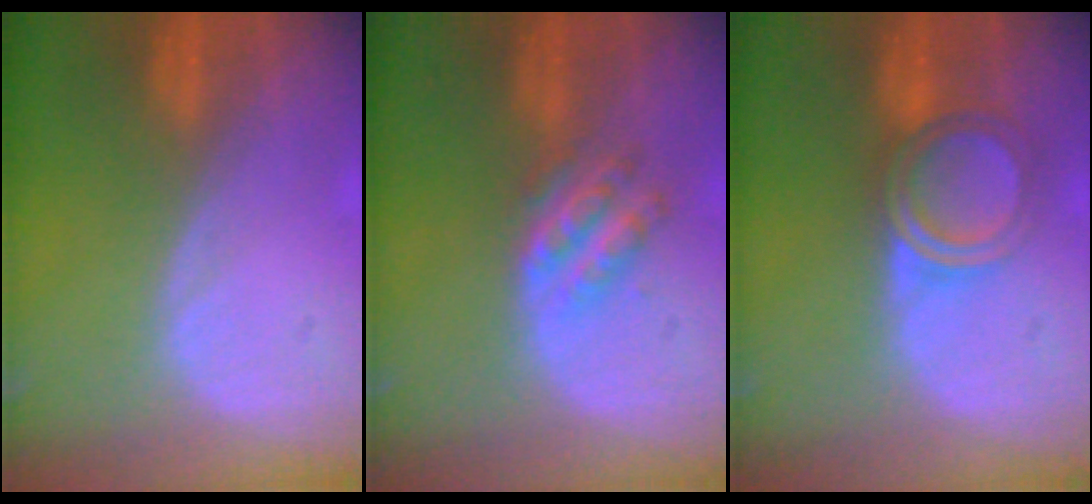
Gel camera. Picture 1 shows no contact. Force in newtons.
{"total": 5.1, "press": 4.8, "slide": 1.8}
{"total": 5.0, "press": 5.0, "slide": 0.4}